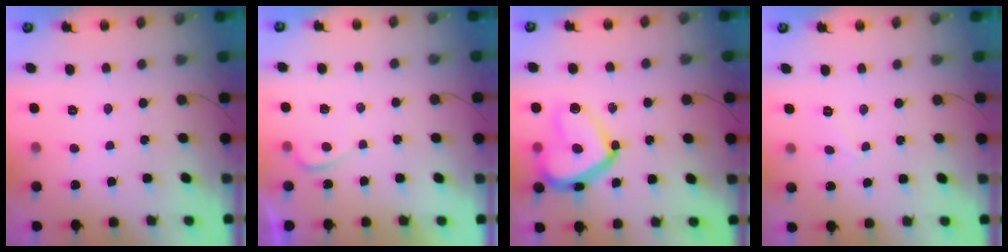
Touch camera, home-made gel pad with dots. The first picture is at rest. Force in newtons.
{"total": 0.7, "press": 0.6, "slide": 0.4}
{"total": 16.4, "press": 16.4, "slide": 1.6}
{"total": 2.8, "press": 2.8, "slide": 0.3}